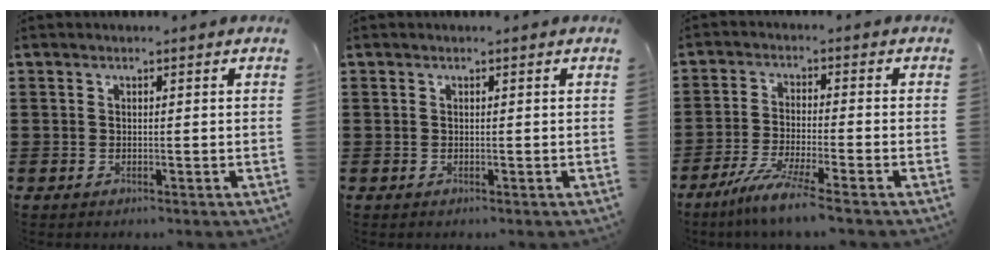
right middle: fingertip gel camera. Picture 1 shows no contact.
{"total": 0.0}
{"total": 6.1, "force": [-4.9, -0.4, 3.6], "torque": [-0.077, -0.019, -0.091]}